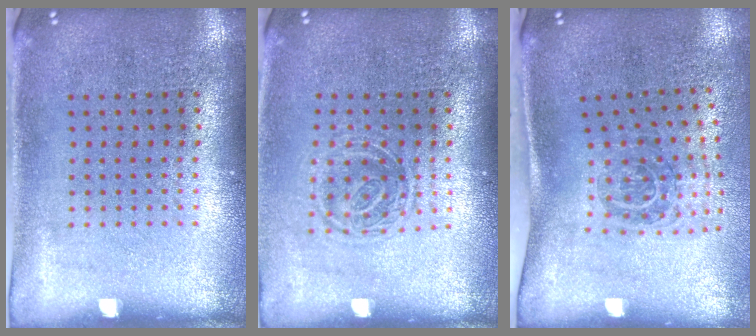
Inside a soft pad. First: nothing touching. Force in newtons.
{"total": 1.3, "press": 1.0, "slide": 0.8}
{"total": 1.9, "press": 1.2, "slide": 1.5}